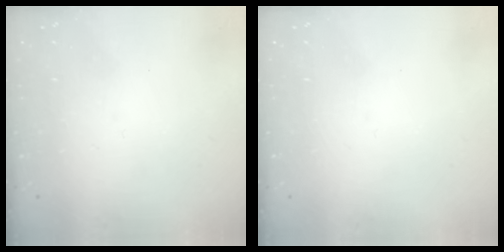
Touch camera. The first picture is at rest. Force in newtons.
{"total": 0.0}